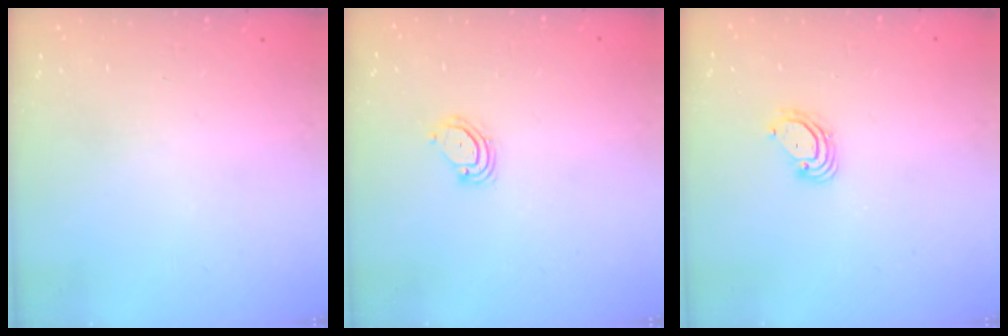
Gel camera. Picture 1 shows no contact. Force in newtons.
{"total": 4.3, "press": 4.3, "slide": 0.3}
{"total": 3.9, "press": 3.9, "slide": 0.1}